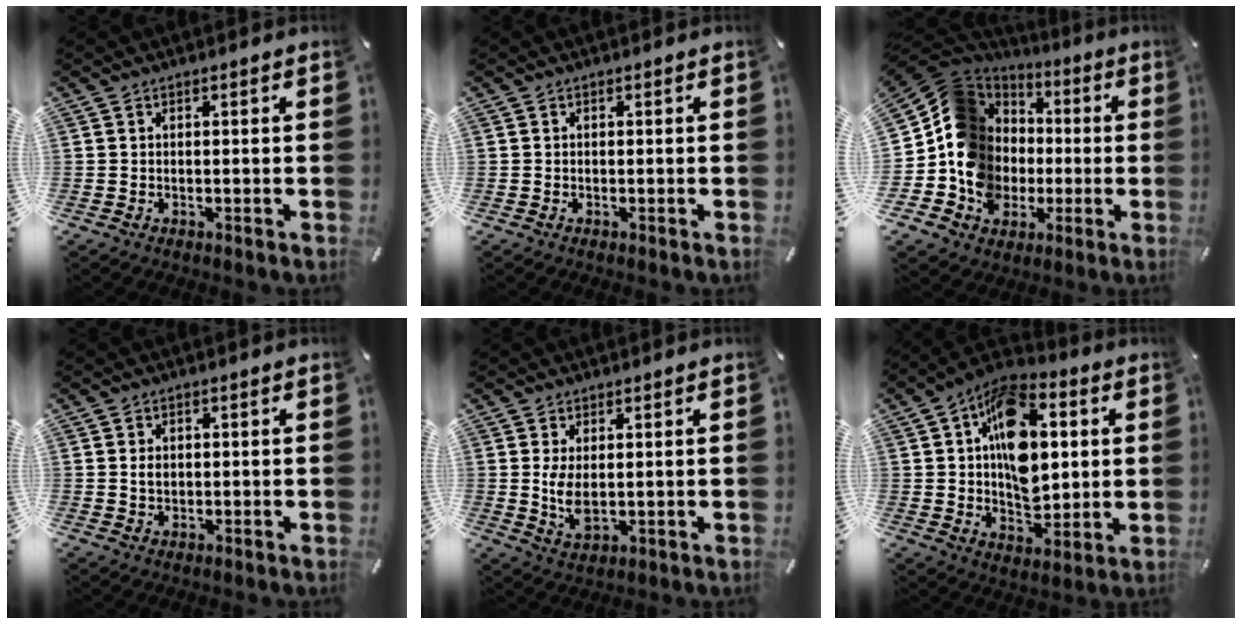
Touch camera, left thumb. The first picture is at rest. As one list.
[{"total": 0.0}, {"total": 17.2, "force": [-1.5, 15.6, 7.0], "torque": [-0.151, -0.008, -0.011]}, {"total": 1.9, "force": [0.3, 1.4, 1.2], "torque": [-0.028, 0.005, 0.003]}, {"total": 5.3, "force": [0.8, 2.5, 4.6], "torque": [-0.102, -0.008, 0.010]}, {"total": 16.9, "force": [3.1, 11.2, 12.3], "torque": [-0.202, -0.006, 0.056]}]